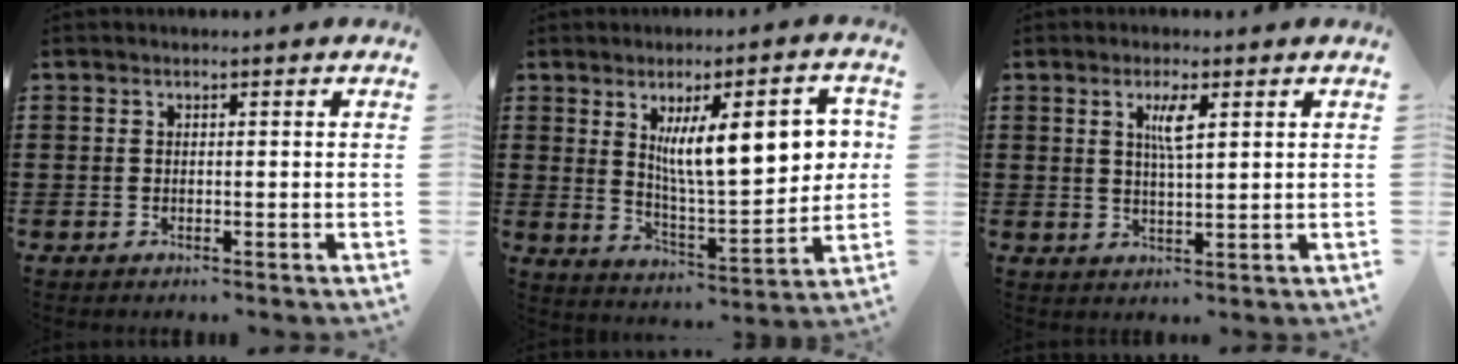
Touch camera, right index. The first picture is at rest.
{"total": 13.2, "force": [3.8, 4.0, 12.0], "torque": [-0.193, -0.001, 0.061]}
{"total": 3.5, "force": [1.4, 0.6, 3.2], "torque": [-0.058, 0.000, 0.020]}